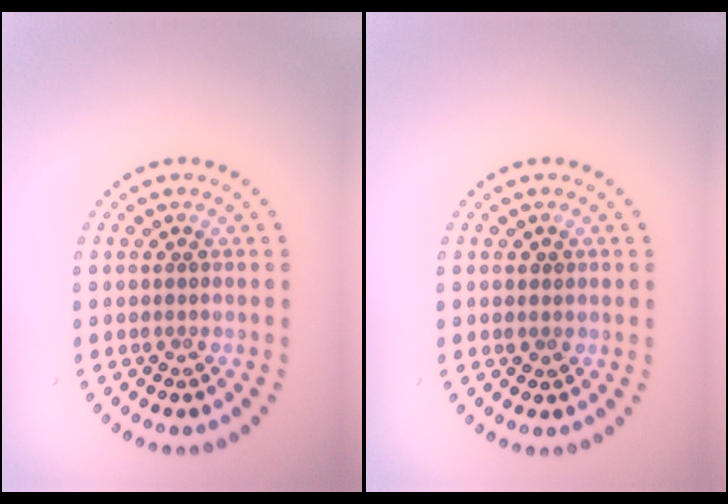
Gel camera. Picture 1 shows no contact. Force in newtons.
{"total": 0.8, "press": 0.7, "slide": 0.2}